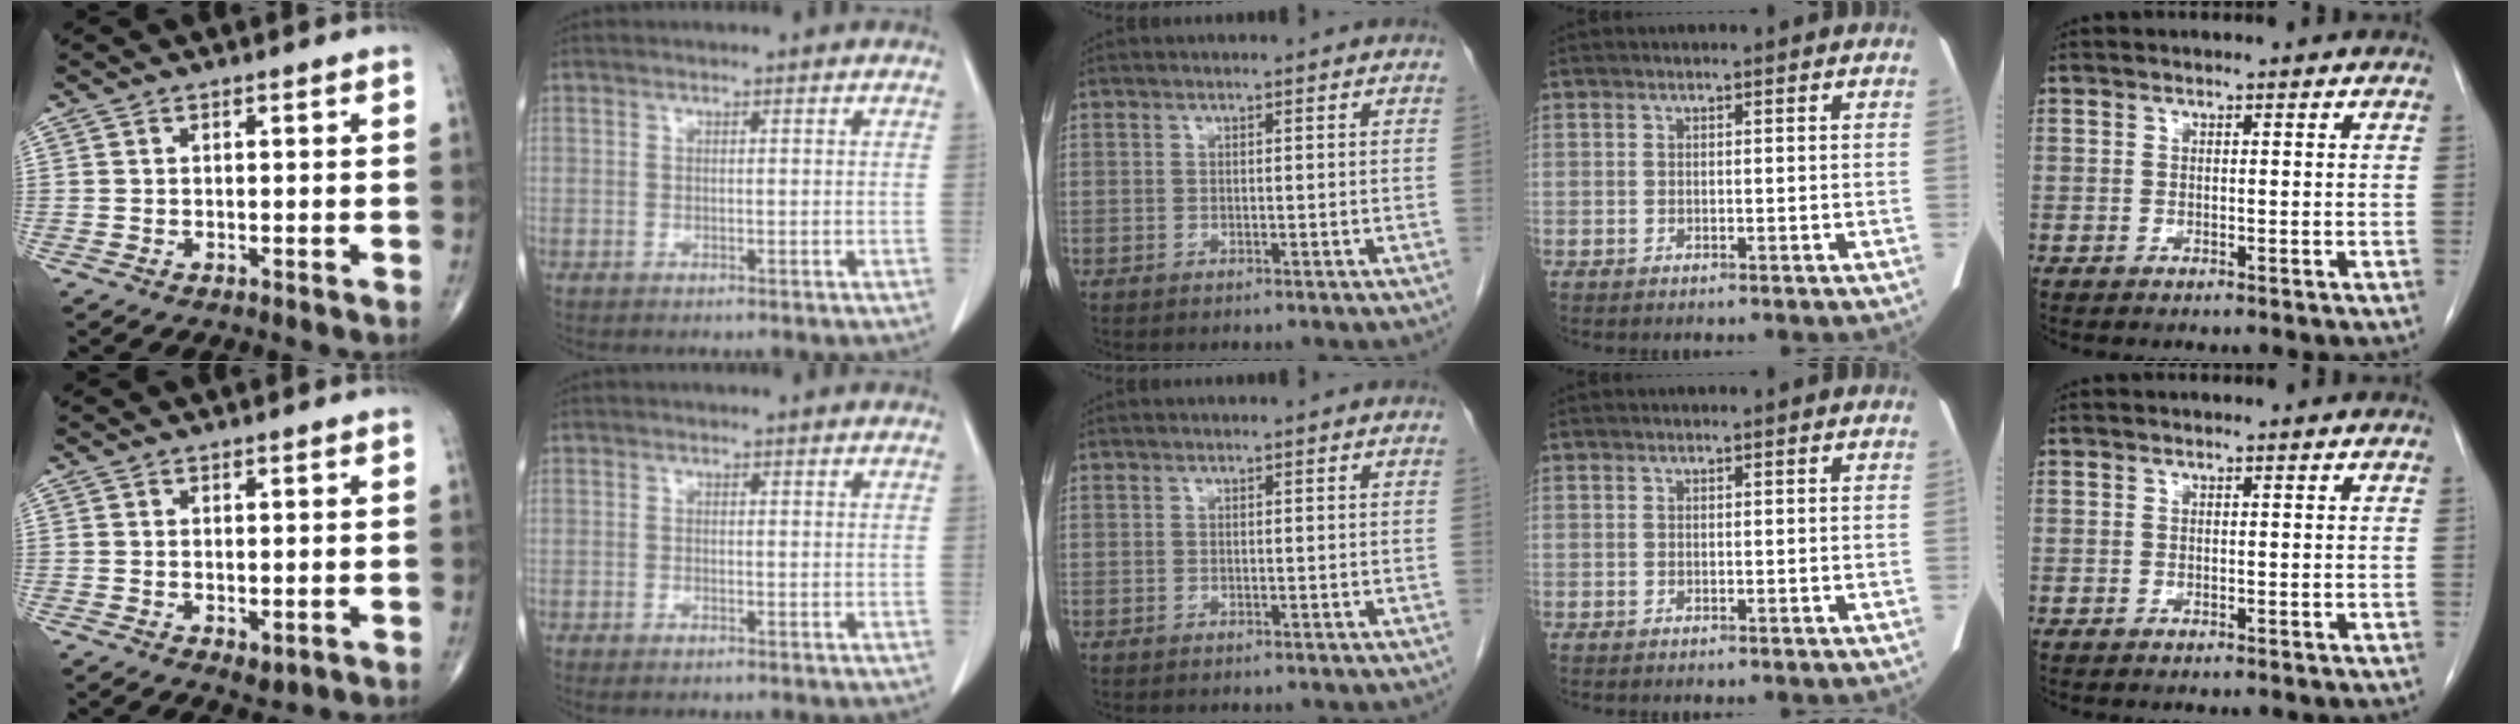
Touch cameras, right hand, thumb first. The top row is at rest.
{"thumb": {"total": 2.3, "force": [-0.4, 1.2, 1.9], "torque": [-0.026, -0.007, 0.000]}, "index": {"total": 1.0, "force": [-0.7, 0.3, 0.7], "torque": [-0.013, -0.001, -0.007]}}